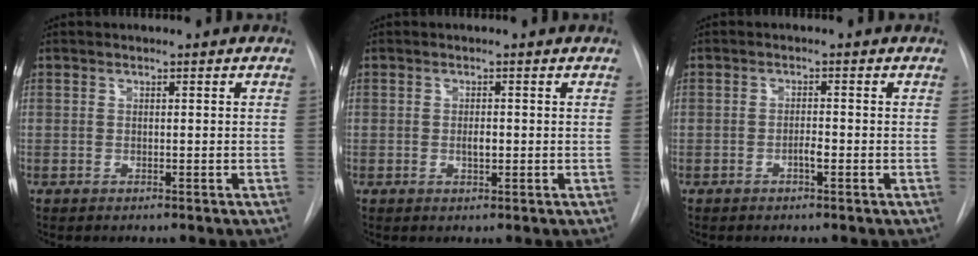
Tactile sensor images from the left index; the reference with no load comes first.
{"total": 1.3, "force": [0.0, 0.5, 1.2], "torque": [-0.021, -0.001, 0.001]}
{"total": 1.3, "force": [-0.6, 0.2, 1.1], "torque": [-0.019, 0.001, -0.012]}